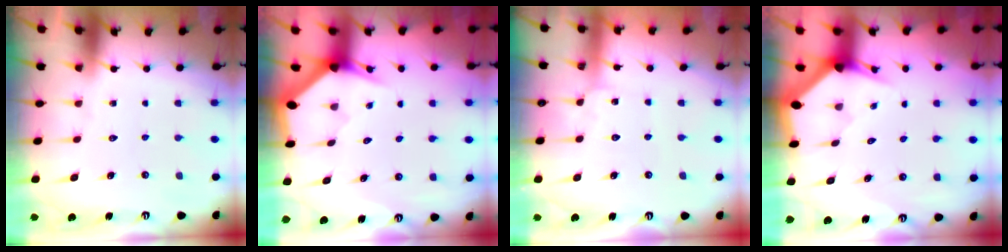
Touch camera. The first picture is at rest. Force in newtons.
{"total": 2.9, "press": 2.9, "slide": 0.1}
{"total": 1.8, "press": 1.8, "slide": 0.2}
{"total": 2.9, "press": 2.9, "slide": 0.1}